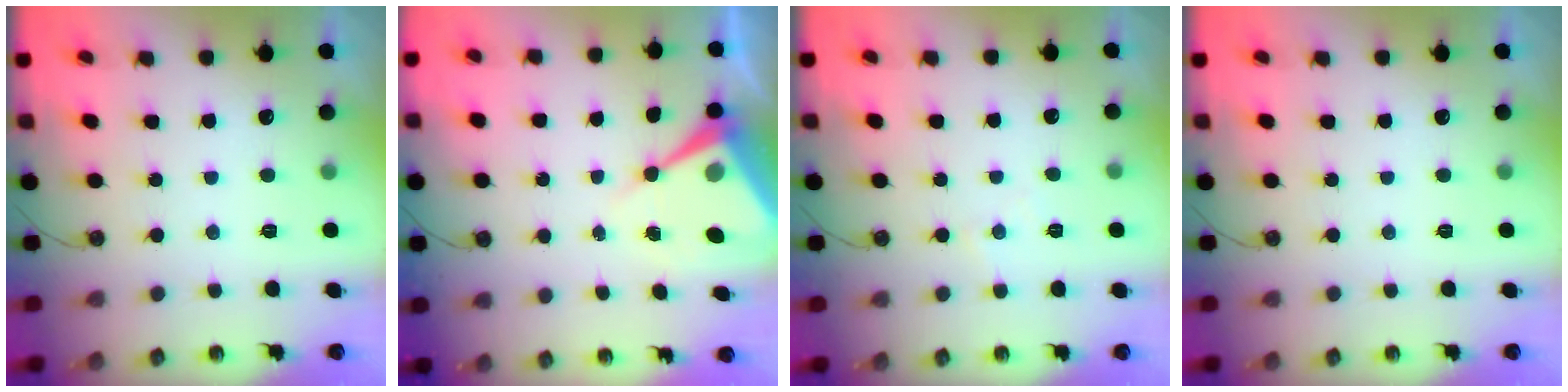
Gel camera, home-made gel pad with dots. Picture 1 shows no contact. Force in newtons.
{"total": 9.1, "press": 9.1, "slide": 0.3}
{"total": 4.0, "press": 4.0, "slide": 0.5}
{"total": 0.0}